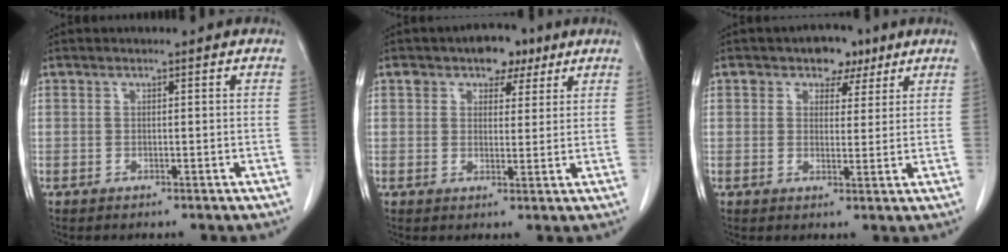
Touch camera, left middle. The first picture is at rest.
{"total": 5.4, "force": [3.3, 3.3, 2.8], "torque": [-0.035, 0.013, 0.049]}
{"total": 4.7, "force": [2.9, 3.1, 1.9], "torque": [-0.020, 0.007, 0.042]}